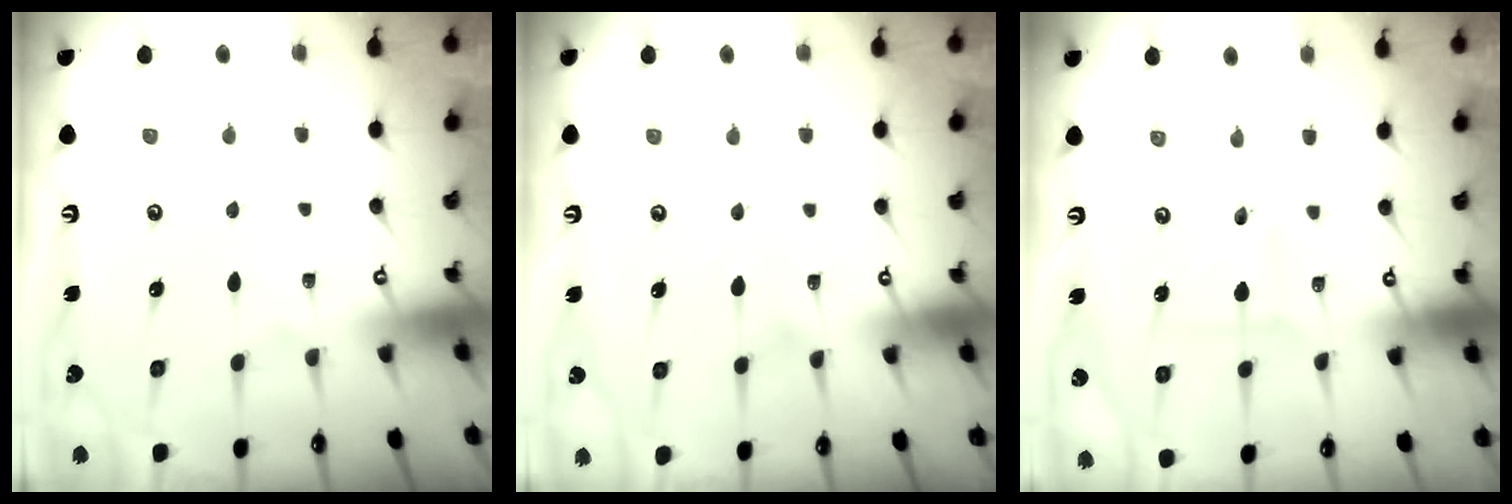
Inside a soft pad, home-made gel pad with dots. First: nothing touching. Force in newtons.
{"total": 5.4, "press": 5.4, "slide": 0.8}
{"total": 3.1, "press": 3.1, "slide": 0.2}